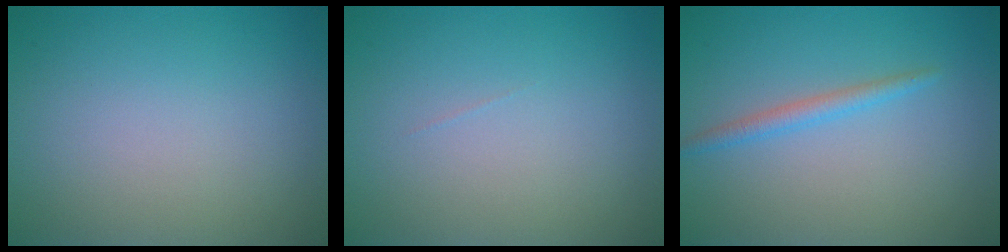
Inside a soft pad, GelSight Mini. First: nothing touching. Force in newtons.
{"total": 0.0}
{"total": 1.6, "press": 1.6, "slide": 0.1}